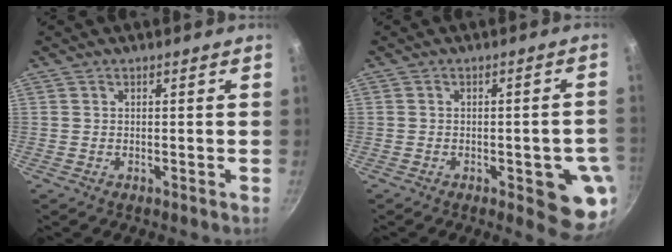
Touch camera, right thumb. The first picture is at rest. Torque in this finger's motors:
{"motor_torque": [1.61, 1.15, 1.29, -0.05, 0.22]}